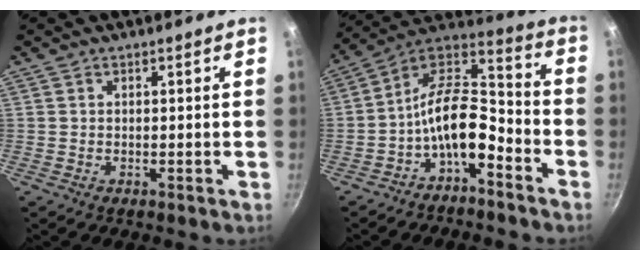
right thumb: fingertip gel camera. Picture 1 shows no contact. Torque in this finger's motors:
{"motor_torque": [2.19, 1.31, 1.60, -1.17, 0.23]}